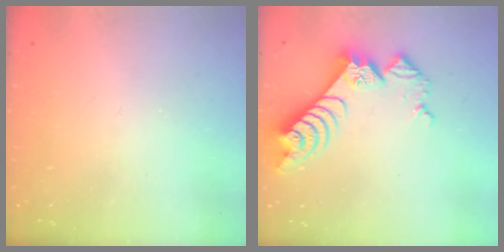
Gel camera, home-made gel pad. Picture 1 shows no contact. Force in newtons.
{"total": 11.2, "press": 11.1, "slide": 1.4}